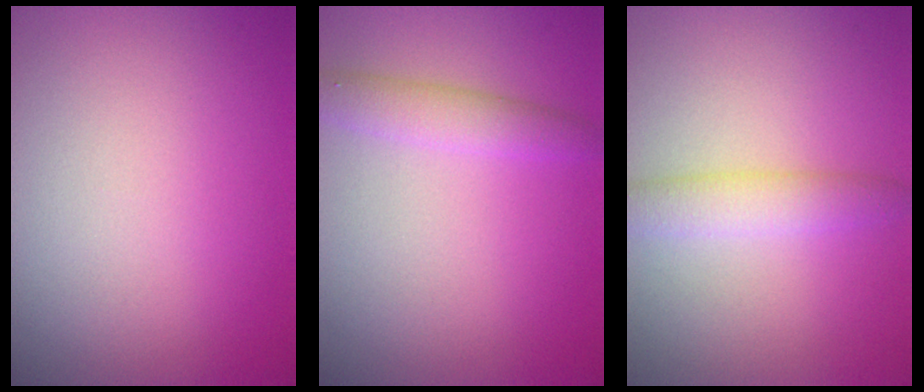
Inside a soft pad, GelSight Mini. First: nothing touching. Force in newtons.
{"total": 2.3, "press": 2.3, "slide": 0.1}
{"total": 2.4, "press": 2.4, "slide": 0.1}